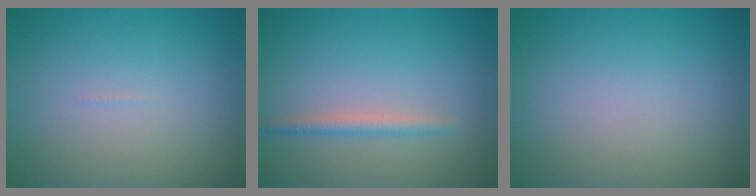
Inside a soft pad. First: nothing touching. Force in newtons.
{"total": 1.5, "press": 1.5, "slide": 0.0}
{"total": 0.0}